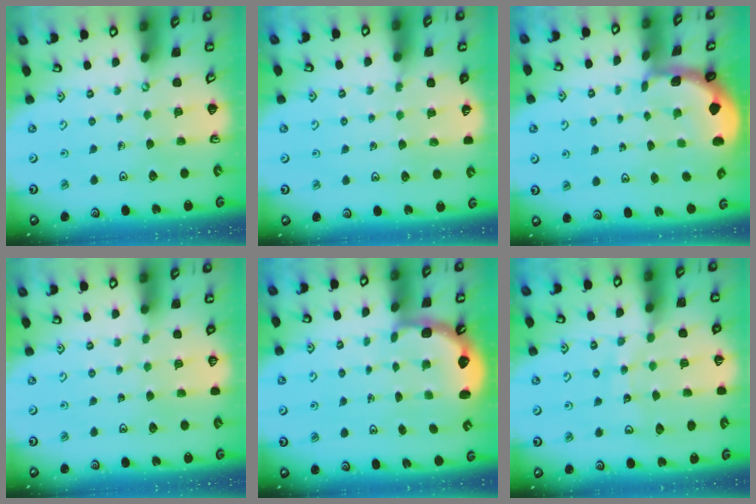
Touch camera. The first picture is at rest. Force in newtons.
{"total": 3.9, "press": 3.8, "slide": 0.4}
{"total": 2.3, "press": 2.3, "slide": 0.3}
{"total": 0.0}
{"total": 2.7, "press": 2.0, "slide": 1.9}
{"total": 10.7, "press": 10.7, "slide": 1.3}